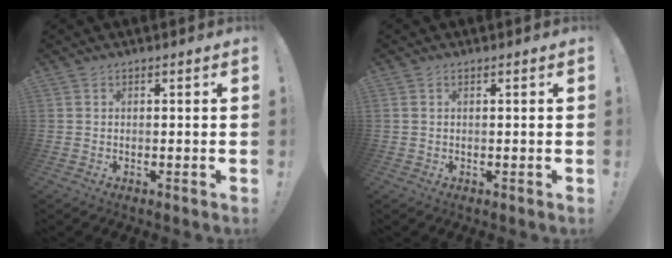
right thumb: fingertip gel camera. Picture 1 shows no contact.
{"total": 0.7, "force": [0.4, 0.1, 0.6], "torque": [-0.012, 0.001, 0.008]}